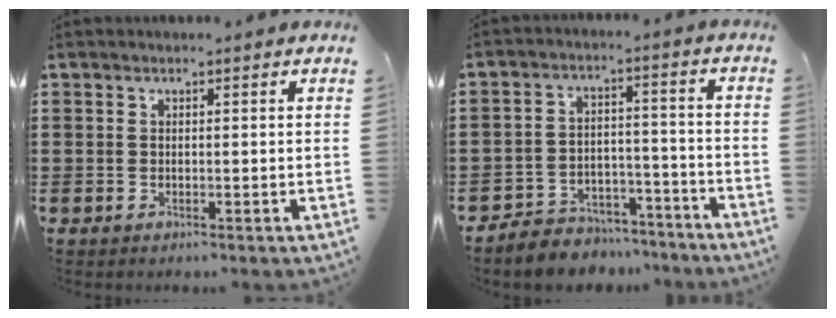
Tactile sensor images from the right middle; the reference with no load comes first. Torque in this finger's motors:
{"motor_torque": [2.14, 0.00, 0.20, 0.06]}